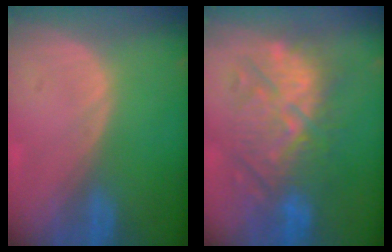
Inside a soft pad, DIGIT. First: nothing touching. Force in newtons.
{"total": 10.6, "press": 10.6, "slide": 1.2}